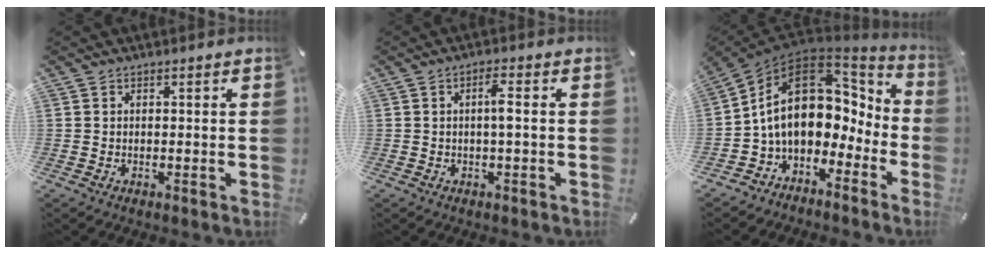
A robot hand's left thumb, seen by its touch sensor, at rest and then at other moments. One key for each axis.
{"total": 3.6, "fx": -0.2, "fy": 0.6, "fz": 3.5, "tx": -0.068, "ty": 0.006, "tz": -0.007}
{"total": 16.4, "fx": 1.4, "fy": 11.8, "fz": 11.3, "tx": -0.206, "ty": -0.013, "tz": 0.029}